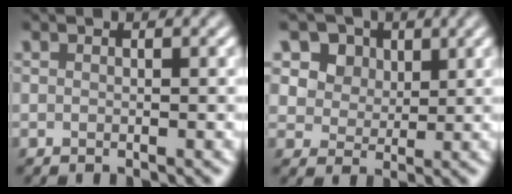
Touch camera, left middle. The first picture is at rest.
{"total": 8.1, "force": [4.4, 5.8, 3.4], "torque": [-0.074, 0.001, 0.067]}